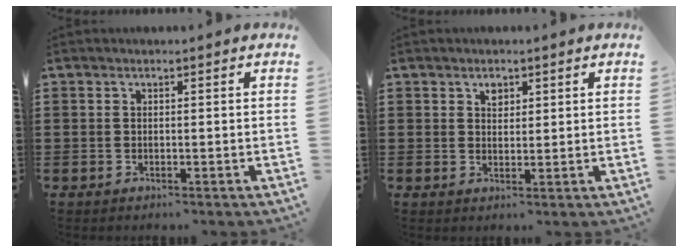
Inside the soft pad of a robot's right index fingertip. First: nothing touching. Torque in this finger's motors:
{"motor_torque": [0.03, -0.02, 0.00, 0.02]}